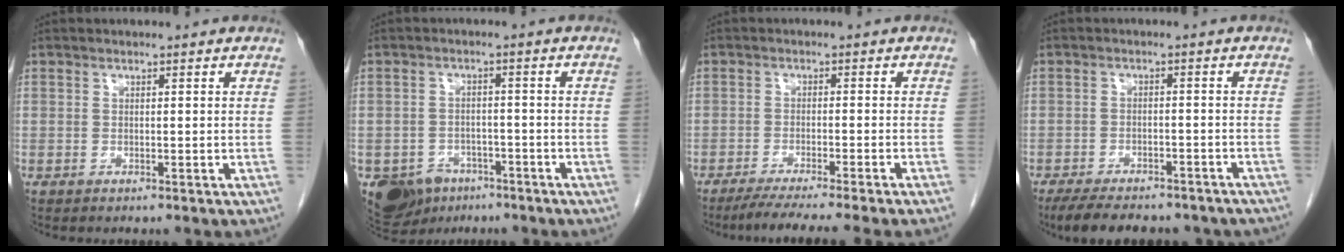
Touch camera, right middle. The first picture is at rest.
{"total": 9.5, "force": [-5.8, 6.8, 3.2], "torque": [-0.065, 0.004, -0.084]}
{"total": 10.3, "force": [-8.6, -1.5, 5.4], "torque": [-0.055, -0.027, -0.130]}
{"total": 15.3, "force": [-12.9, 4.9, 6.6], "torque": [-0.130, -0.008, -0.168]}